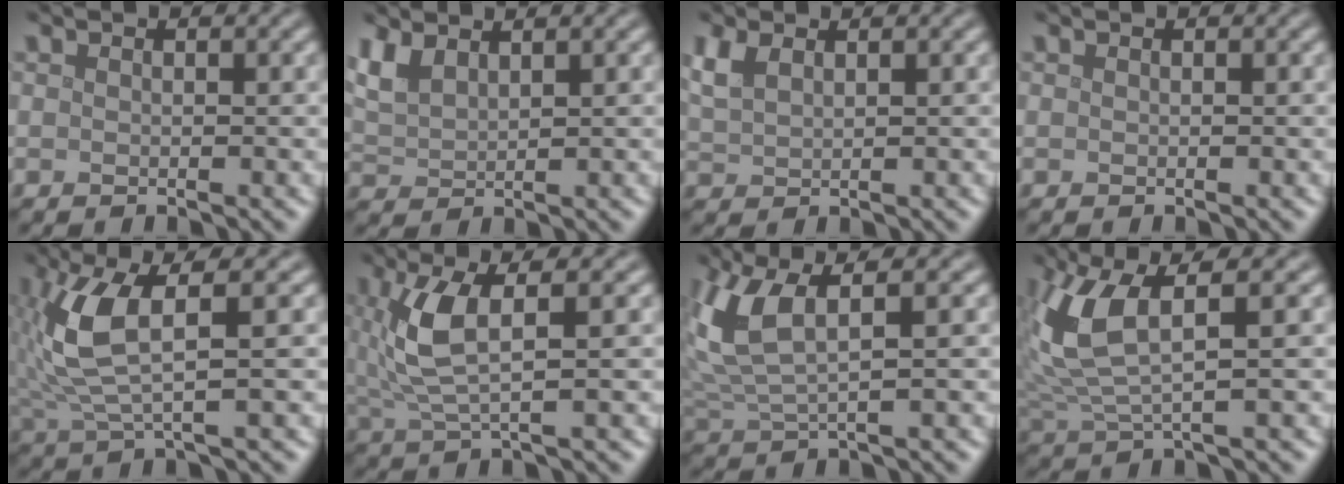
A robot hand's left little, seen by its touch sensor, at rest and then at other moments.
{"total": 3.0, "force": [2.2, 1.3, 1.7], "torque": [-0.047, 0.008, 0.049]}
{"total": 2.6, "force": [1.6, 1.2, 1.7], "torque": [-0.048, 0.007, 0.038]}
{"total": 0.0}
{"total": 6.2, "force": [1.3, 1.8, 5.7], "torque": [-0.139, 0.002, 0.029]}
{"total": 5.2, "force": [1.3, 1.6, 4.8], "torque": [-0.115, 0.001, 0.029]}
{"total": 6.4, "force": [2.6, 2.2, 5.4], "torque": [-0.139, 0.007, 0.054]}
{"total": 6.9, "force": [2.3, 2.2, 6.1], "torque": [-0.153, 0.005, 0.050]}